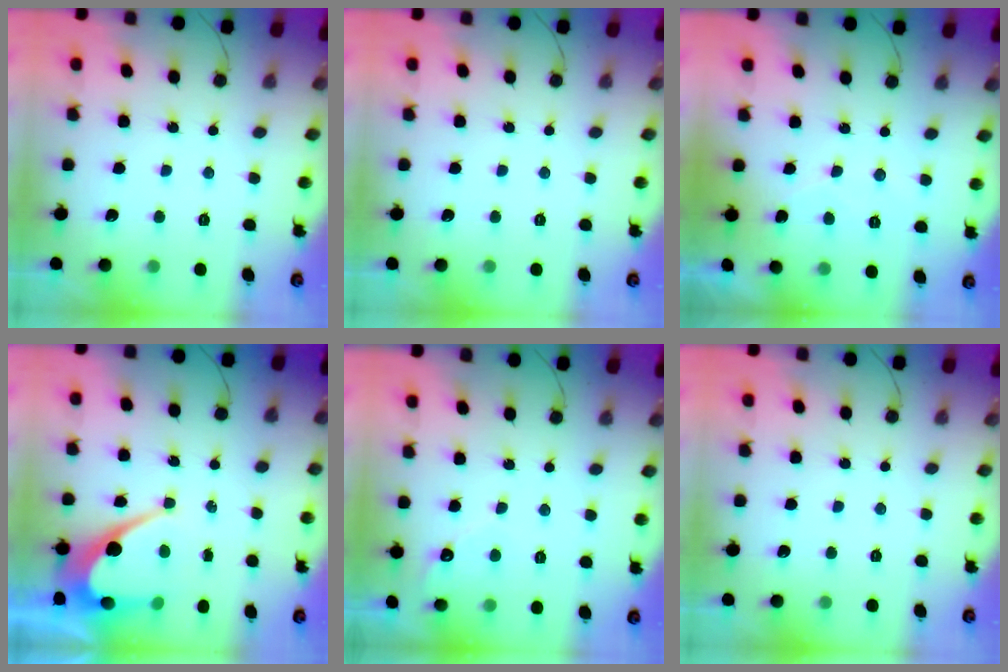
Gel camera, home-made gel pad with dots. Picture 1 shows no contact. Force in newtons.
{"total": 0.0}
{"total": 3.2, "press": 3.2, "slide": 0.1}
{"total": 9.6, "press": 9.5, "slide": 0.8}
{"total": 3.5, "press": 3.4, "slide": 0.3}
{"total": 0.0}